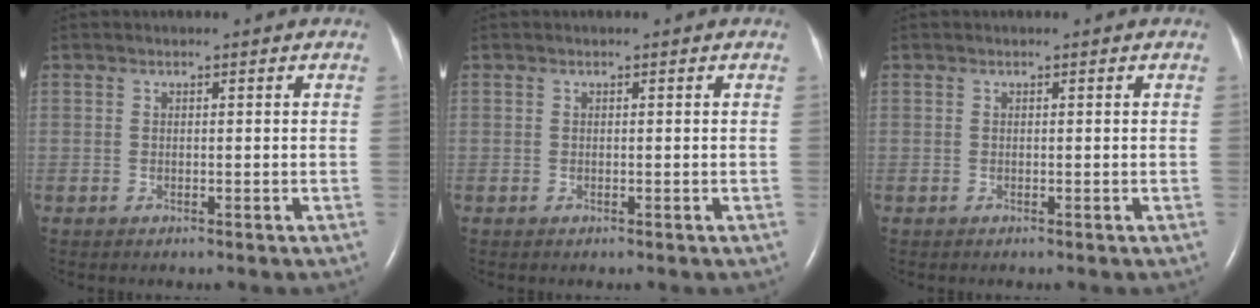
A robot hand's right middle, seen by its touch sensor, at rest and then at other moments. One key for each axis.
{"total": 0.0}
{"total": 0.0}